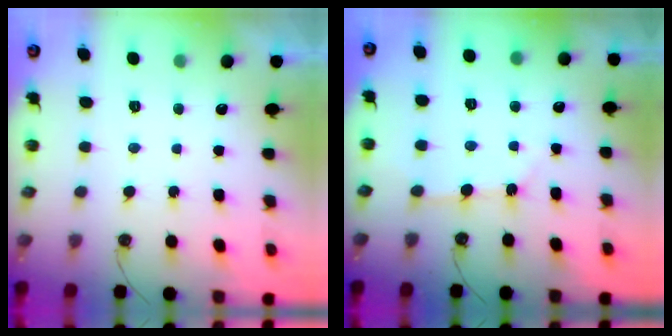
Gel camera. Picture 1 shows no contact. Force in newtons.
{"total": 3.2, "press": 3.1, "slide": 0.4}